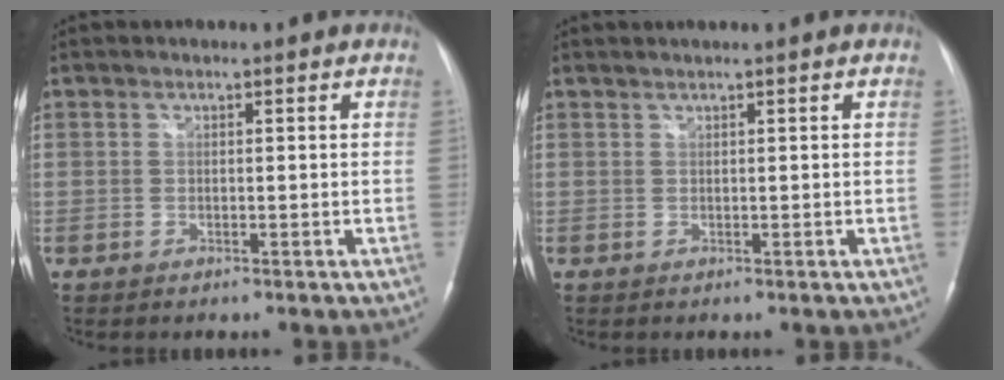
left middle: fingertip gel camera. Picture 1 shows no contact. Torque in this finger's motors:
{"motor_torque": [-0.01, -0.06, 0.04, -0.01]}